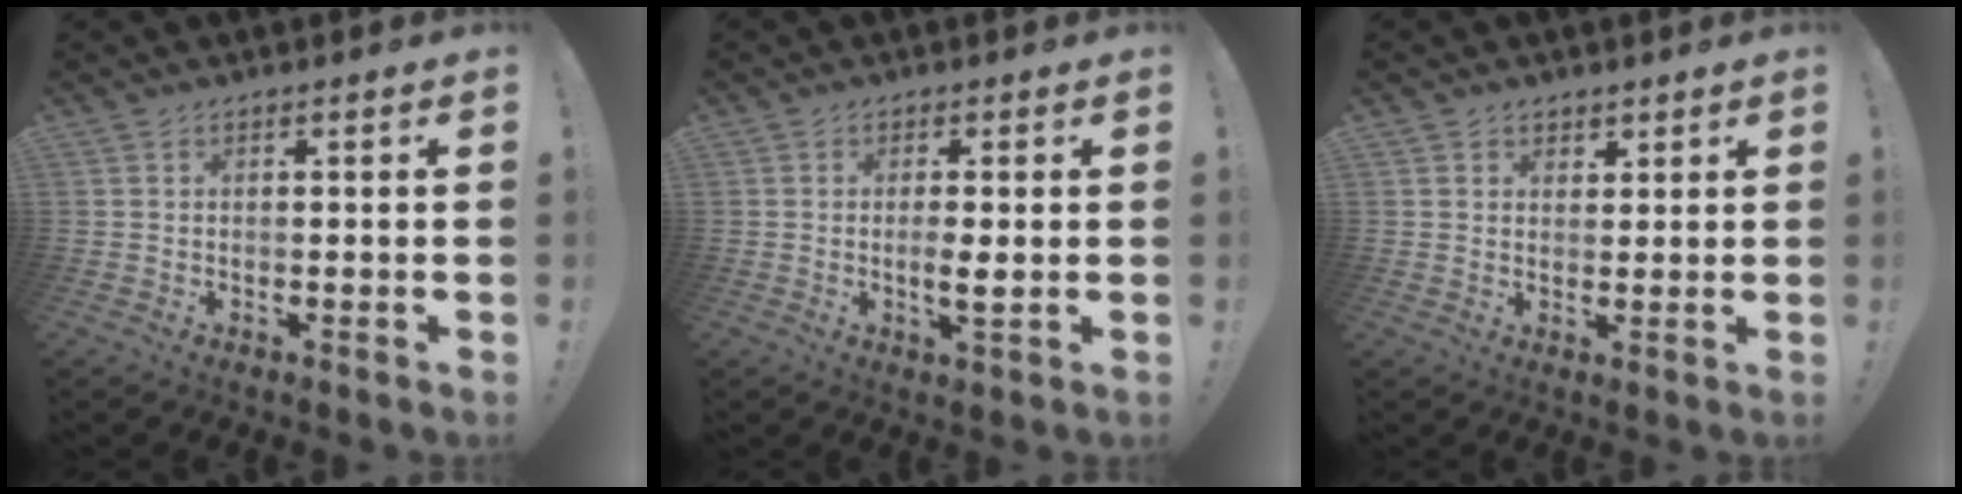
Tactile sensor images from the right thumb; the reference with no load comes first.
{"total": 3.8, "force": [-0.4, 0.5, 3.7], "torque": [-0.055, -0.007, -0.009]}
{"total": 2.8, "force": [2.0, 2.0, 0.2], "torque": [0.014, -0.012, 0.033]}